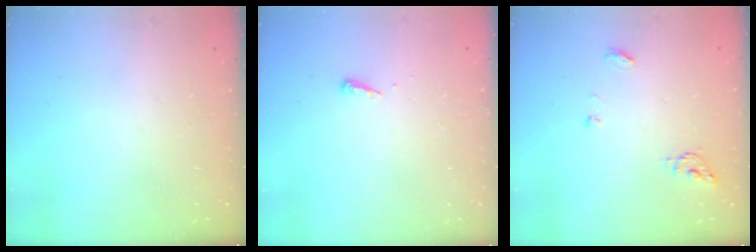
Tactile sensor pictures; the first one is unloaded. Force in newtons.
{"total": 3.9, "press": 3.9, "slide": 0.4}
{"total": 5.2, "press": 5.2, "slide": 0.0}